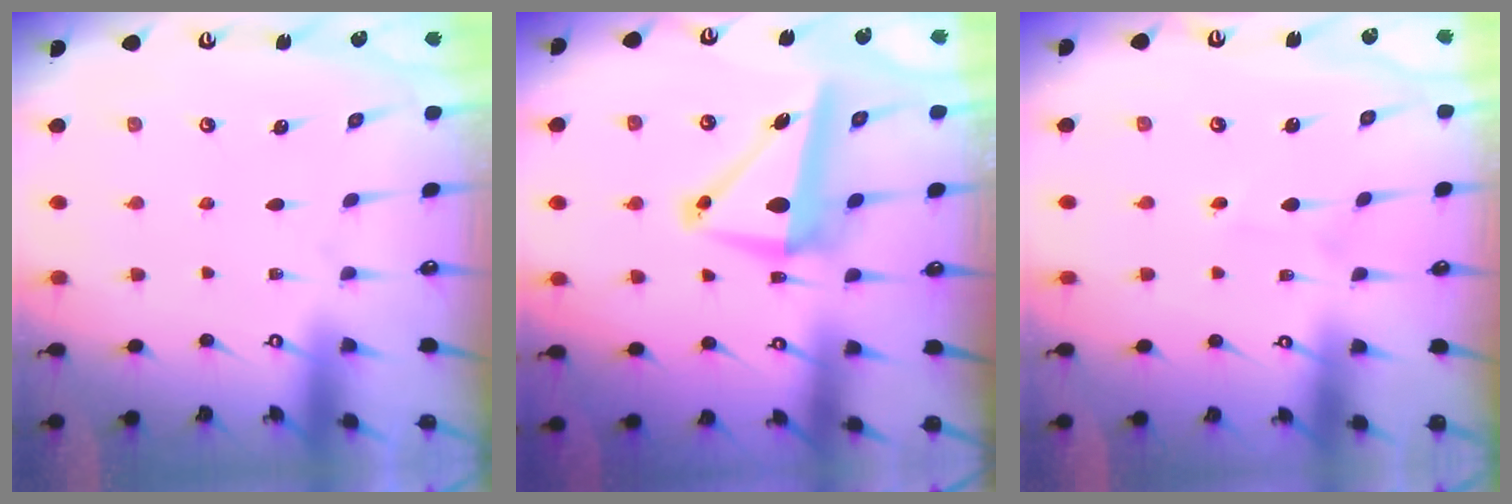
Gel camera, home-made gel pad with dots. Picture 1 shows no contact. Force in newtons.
{"total": 8.8, "press": 8.5, "slide": 1.9}
{"total": 1.9, "press": 1.9, "slide": 0.2}